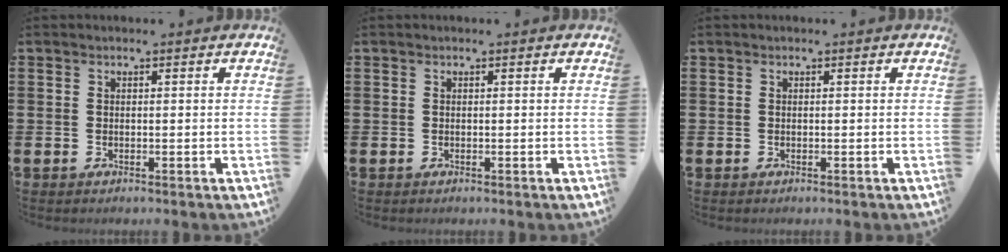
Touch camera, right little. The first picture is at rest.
{"total": 0.0}
{"total": 0.0}